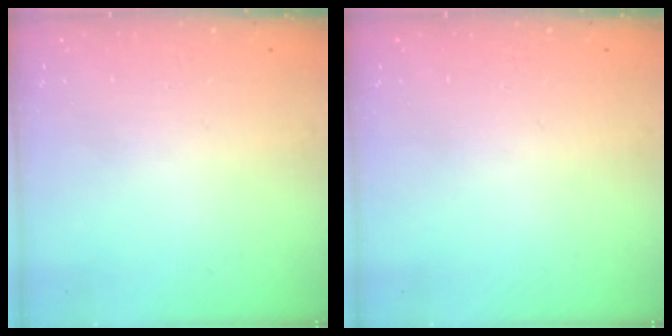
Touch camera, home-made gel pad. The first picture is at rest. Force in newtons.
{"total": 0.0}